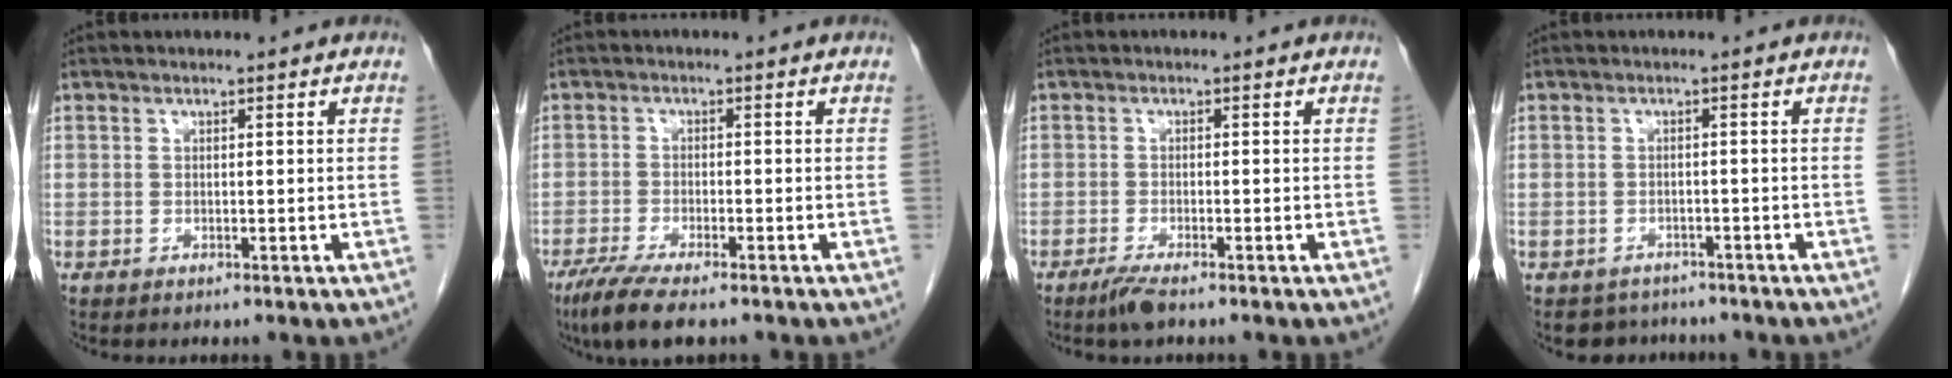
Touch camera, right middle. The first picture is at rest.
{"total": 7.0, "force": [-5.1, 1.1, 4.7], "torque": [-0.081, -0.017, -0.085]}
{"total": 2.5, "force": [-1.9, 0.2, 1.6], "torque": [-0.039, -0.006, -0.039]}
{"total": 4.1, "force": [-3.5, 2.1, 0.0], "torque": [0.000, 0.007, -0.049]}